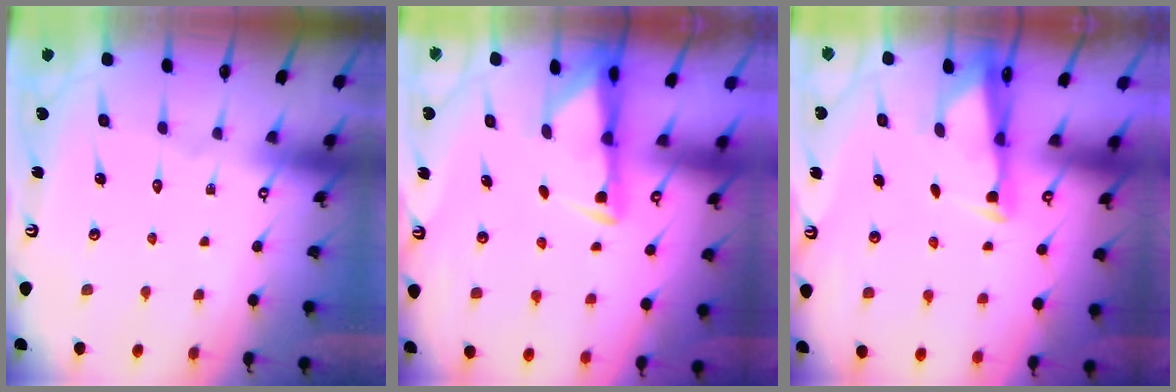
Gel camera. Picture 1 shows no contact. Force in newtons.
{"total": 3.0, "press": 2.9, "slide": 0.5}
{"total": 2.7, "press": 2.6, "slide": 0.7}